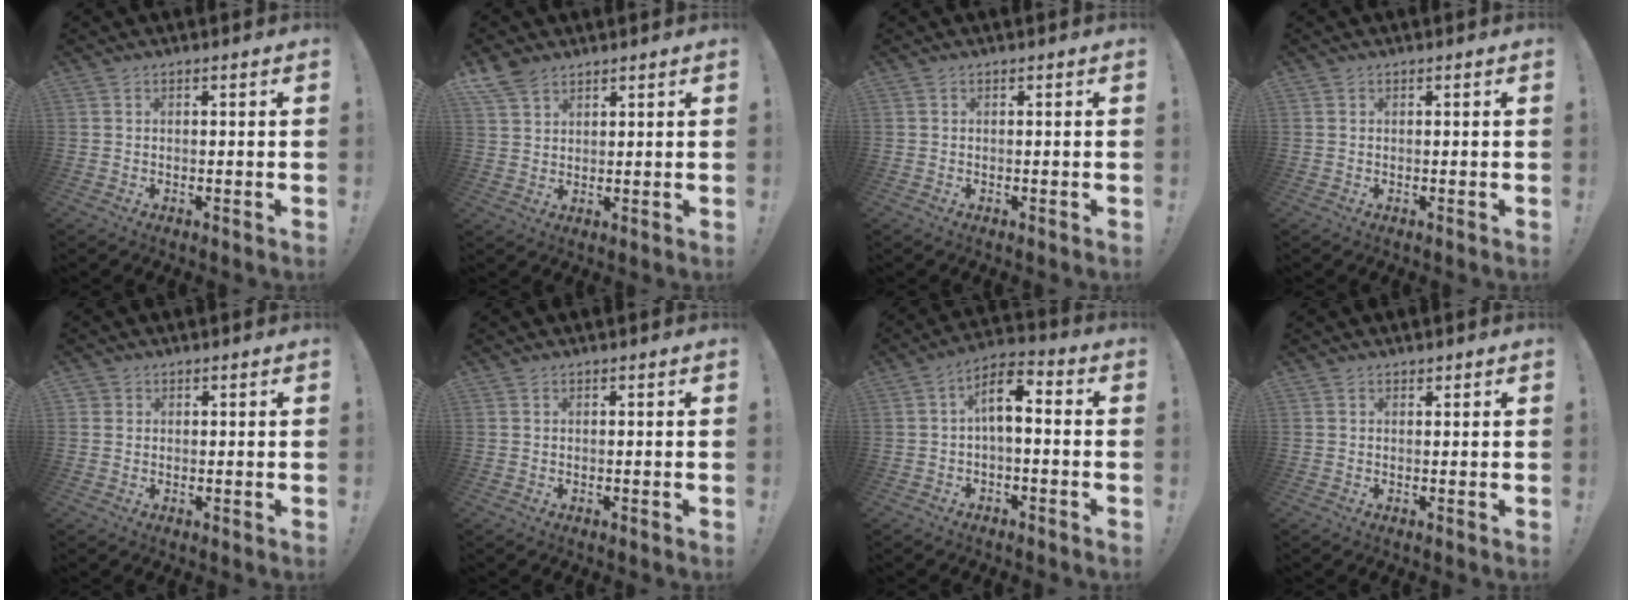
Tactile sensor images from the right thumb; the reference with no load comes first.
{"total": 5.9, "force": [4.5, 3.0, 2.3], "torque": [-0.044, -0.019, 0.087]}
{"total": 0.0}
{"total": 0.0}
{"total": 1.4, "force": [0.6, 1.2, 0.3], "torque": [0.002, -0.004, 0.010]}
{"total": 0.0}
{"total": 8.2, "force": [0.2, 3.8, 7.3], "torque": [-0.120, 0.010, 0.006]}
{"total": 0.8, "force": [0.6, 0.4, 0.2], "torque": [-0.002, -0.001, 0.012]}